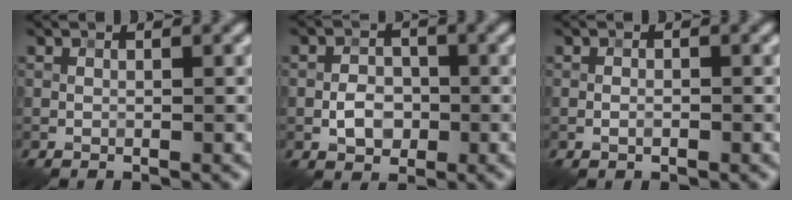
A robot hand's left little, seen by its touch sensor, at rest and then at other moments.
{"total": 2.8, "force": [-0.8, 2.1, 1.7], "torque": [-0.024, 0.001, -0.017]}
{"total": 1.0, "force": [-0.3, 0.6, 0.7], "torque": [-0.002, 0.002, -0.007]}